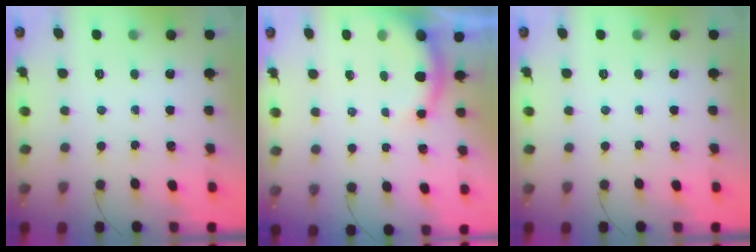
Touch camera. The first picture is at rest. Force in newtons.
{"total": 5.5, "press": 5.4, "slide": 0.9}
{"total": 0.0}